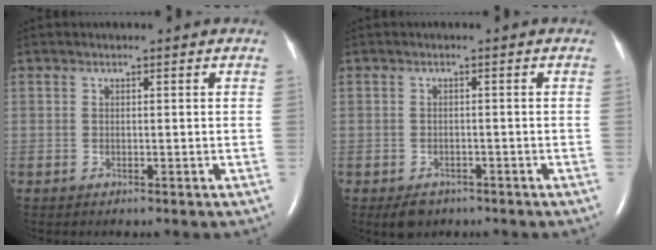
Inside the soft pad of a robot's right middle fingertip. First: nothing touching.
{"total": 2.9, "force": [-2.0, 1.9, 1.0], "torque": [-0.019, -0.001, -0.022]}